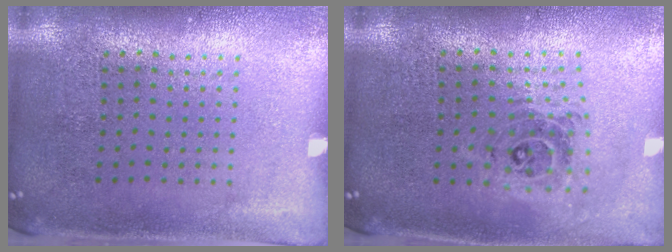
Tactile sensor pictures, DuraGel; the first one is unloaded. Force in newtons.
{"total": 0.8, "press": 0.8, "slide": 0.2}